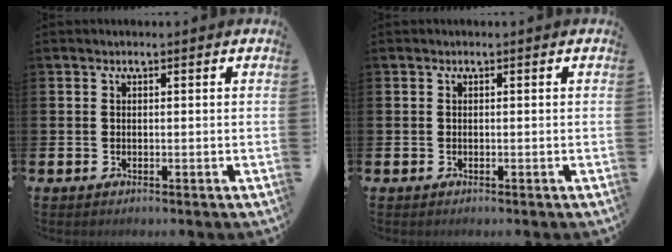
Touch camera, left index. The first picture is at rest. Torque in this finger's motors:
{"motor_torque": [0.00, 0.00, 0.00, 0.00]}